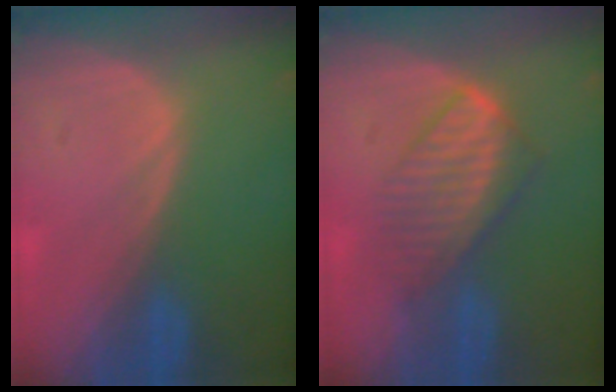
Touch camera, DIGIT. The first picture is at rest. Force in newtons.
{"total": 6.3, "press": 6.1, "slide": 1.2}